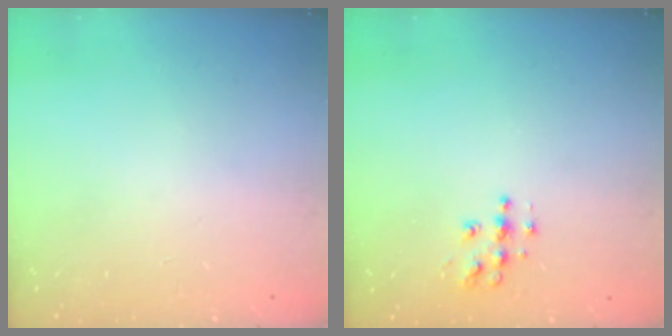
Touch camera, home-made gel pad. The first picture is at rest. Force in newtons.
{"total": 7.5, "press": 7.5, "slide": 0.3}